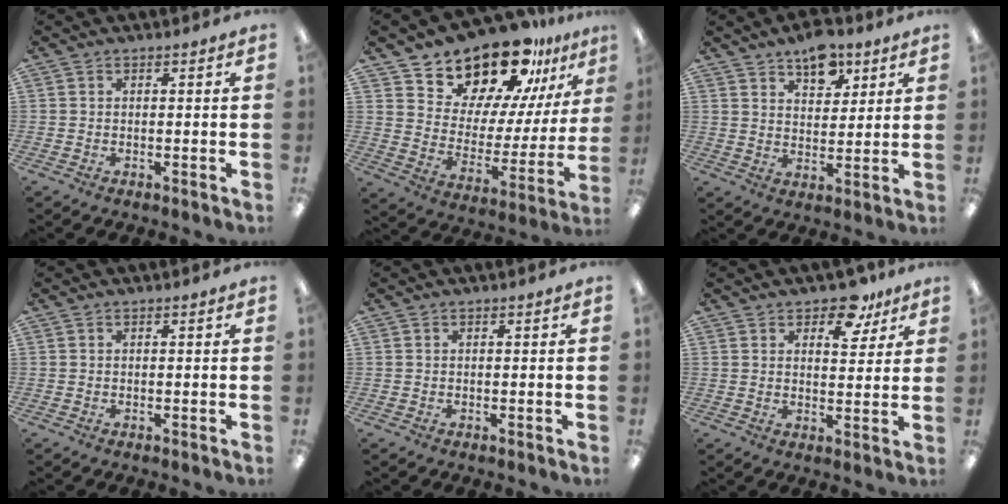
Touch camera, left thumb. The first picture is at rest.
{"total": 19.0, "force": [16.4, 7.7, 5.9], "torque": [-0.106, -0.130, 0.290]}
{"total": 9.5, "force": [6.7, 5.2, 4.4], "torque": [-0.049, -0.033, 0.115]}
{"total": 0.0}
{"total": 0.0}
{"total": 8.8, "force": [6.0, 4.7, 4.3], "torque": [-0.045, -0.027, 0.102]}